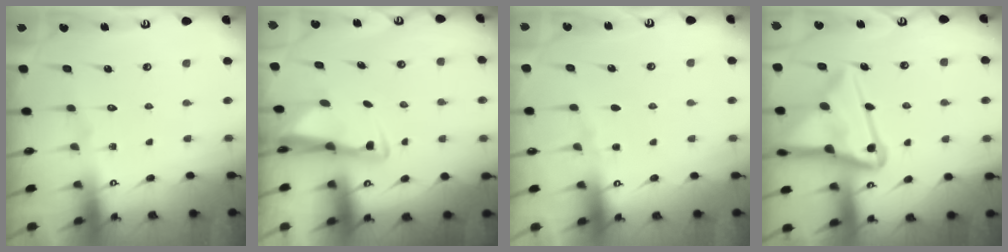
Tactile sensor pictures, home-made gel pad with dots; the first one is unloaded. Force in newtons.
{"total": 2.9, "press": 2.8, "slide": 0.9}
{"total": 2.8, "press": 2.8, "slide": 0.5}
{"total": 19.6, "press": 19.5, "slide": 1.9}